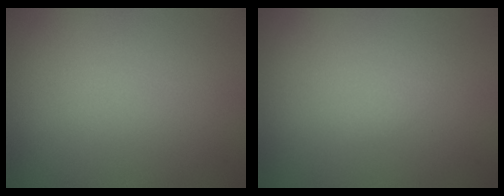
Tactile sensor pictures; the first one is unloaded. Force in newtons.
{"total": 0.6, "press": 0.6, "slide": 0.0}